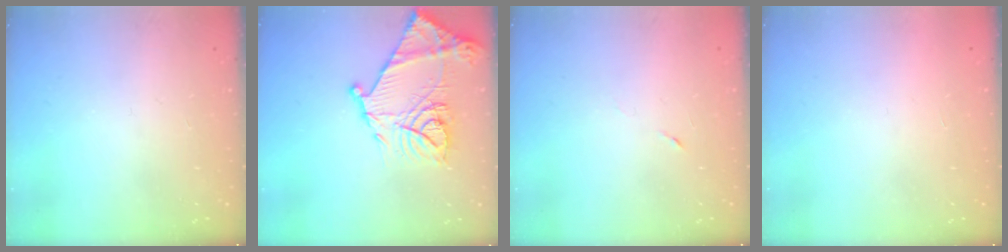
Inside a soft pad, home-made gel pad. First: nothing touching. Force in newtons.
{"total": 18.6, "press": 18.5, "slide": 1.9}
{"total": 3.3, "press": 3.0, "slide": 1.4}
{"total": 1.7, "press": 1.7, "slide": 0.1}